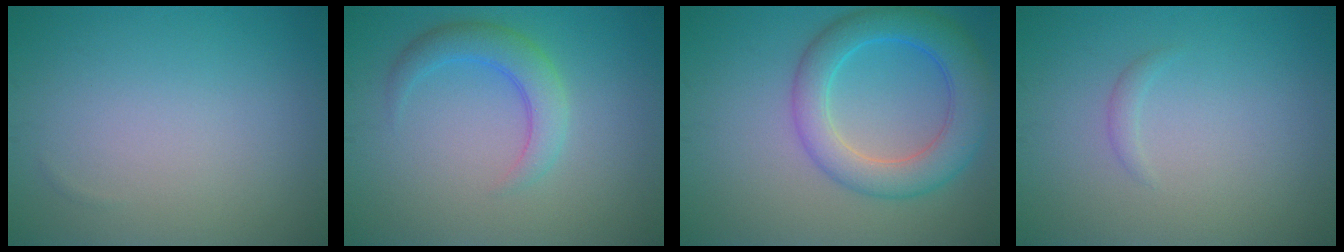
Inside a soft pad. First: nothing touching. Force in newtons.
{"total": 3.4, "press": 3.4, "slide": 0.0}
{"total": 6.2, "press": 6.2, "slide": 0.2}
{"total": 0.7, "press": 0.7, "slide": 0.1}